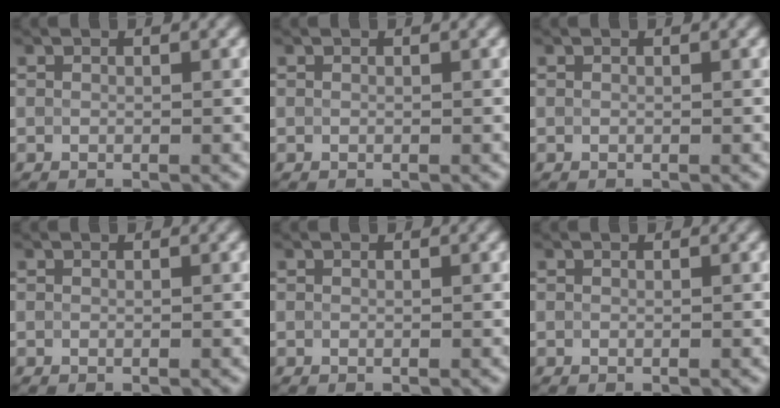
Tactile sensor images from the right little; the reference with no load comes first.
{"total": 0.0}
{"total": 0.0}
{"total": 0.0}
{"total": 0.0}
{"total": 0.0}